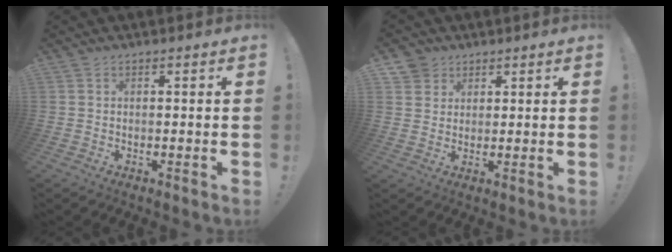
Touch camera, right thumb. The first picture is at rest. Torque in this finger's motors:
{"motor_torque": [-0.16, 0.17, 0.05, 0.00, 0.03]}